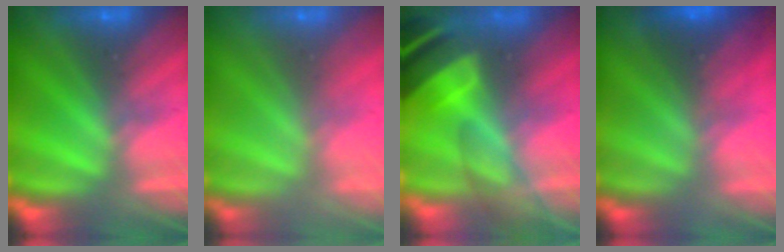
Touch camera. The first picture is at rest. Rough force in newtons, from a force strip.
{"total": 8.3}
{"total": 7.2}
{"total": 2.5}